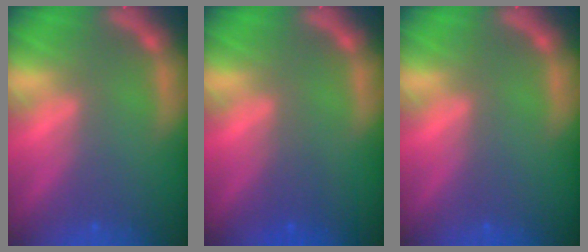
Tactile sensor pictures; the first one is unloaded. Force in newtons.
{"total": 1.5}
{"total": 0.0}